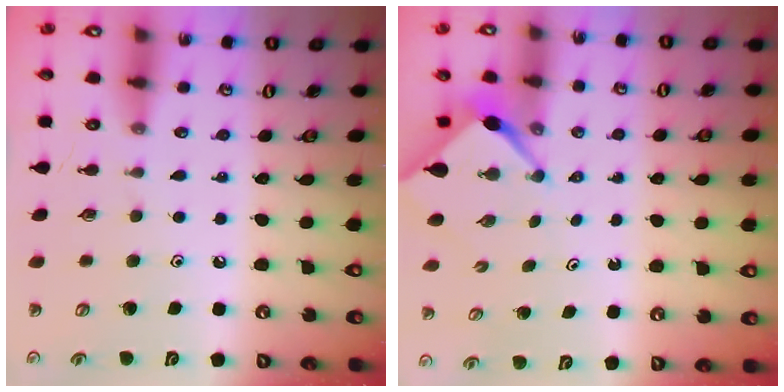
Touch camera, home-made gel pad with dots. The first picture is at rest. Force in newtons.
{"total": 2.5, "press": 2.4, "slide": 0.3}